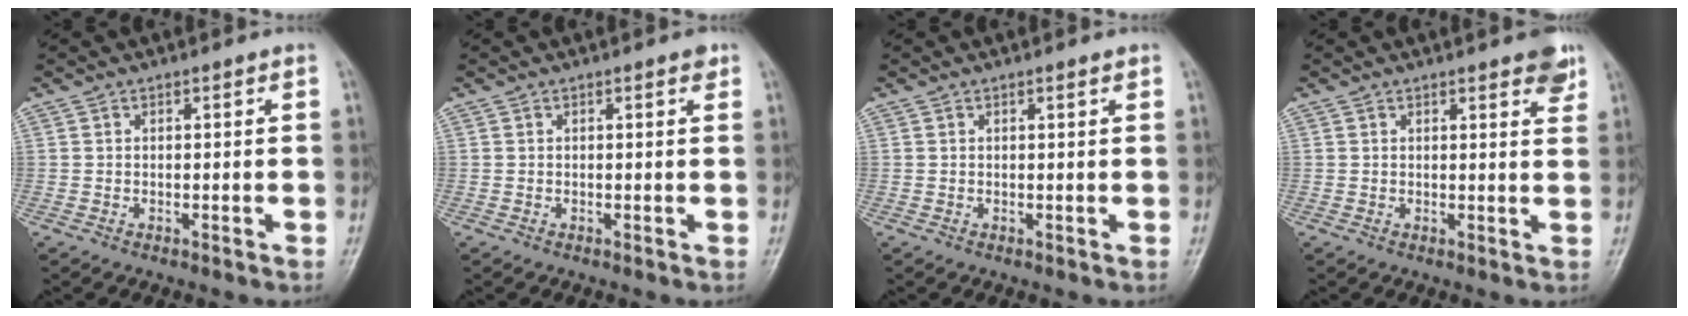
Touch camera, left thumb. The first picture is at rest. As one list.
[{"total": 1.1, "force": [0.7, 0.5, 0.7], "torque": [-0.005, -0.001, 0.006]}, {"total": 0.7, "force": [0.5, 0.1, 0.5], "torque": [-0.006, -0.002, 0.008]}, {"total": 4.9, "force": [3.3, 1.4, 3.4], "torque": [-0.024, -0.013, 0.036]}]